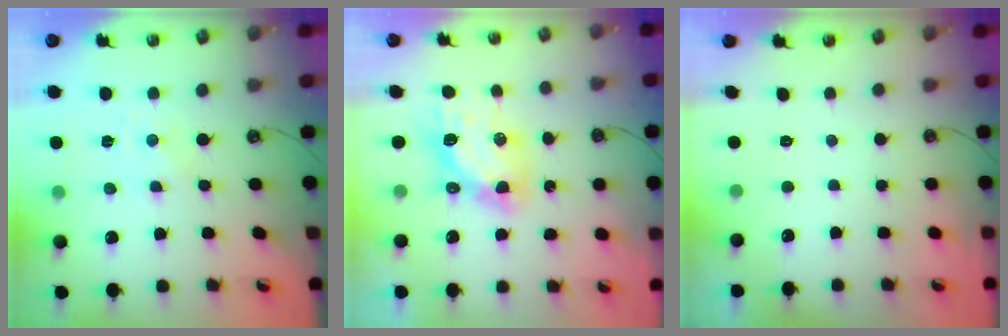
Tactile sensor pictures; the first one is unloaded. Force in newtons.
{"total": 10.7, "press": 10.6, "slide": 1.3}
{"total": 0.0}